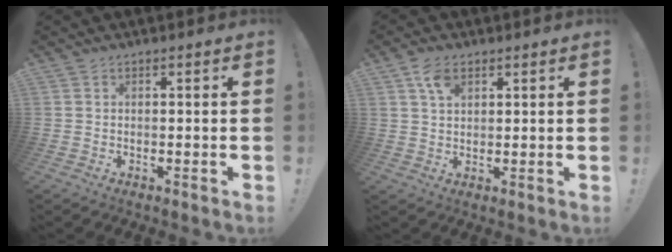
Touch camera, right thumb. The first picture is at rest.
{"total": 5.2, "force": [2.6, 3.1, 3.2], "torque": [-0.052, -0.006, 0.047]}